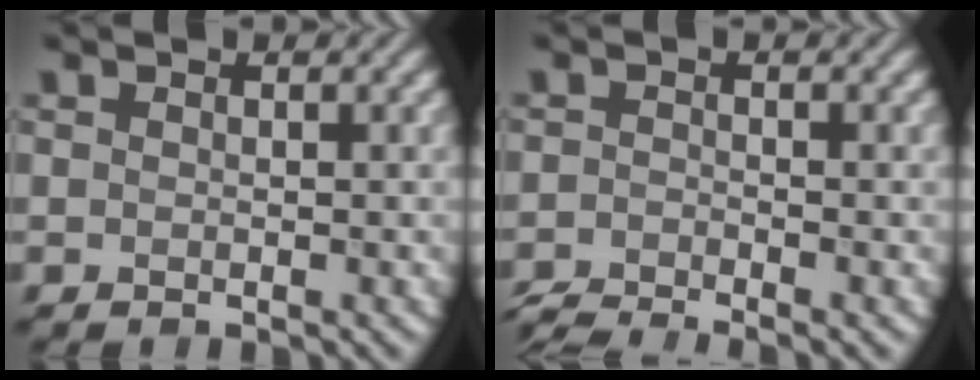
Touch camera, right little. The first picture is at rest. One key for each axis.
{"total": 3.1, "fx": -2.9, "fy": 0.3, "fz": 1.3, "tx": -0.026, "ty": -0.012, "tz": -0.060}